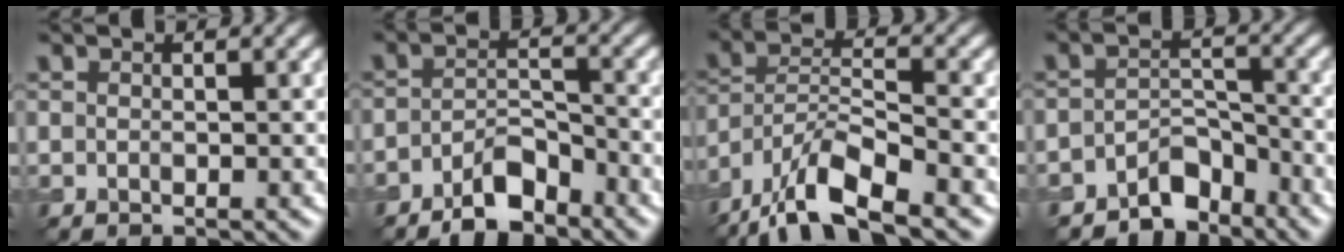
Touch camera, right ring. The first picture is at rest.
{"total": 4.3, "force": [-3.2, 1.5, 2.5], "torque": [-0.037, 0.007, -0.061]}
{"total": 9.4, "force": [-7.0, 2.6, 5.7], "torque": [-0.101, 0.005, -0.137]}
{"total": 4.1, "force": [-3.3, 1.9, 1.3], "torque": [-0.007, 0.006, -0.062]}